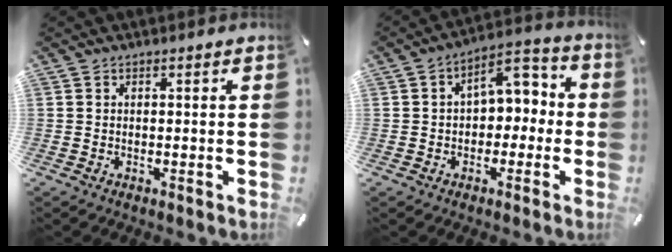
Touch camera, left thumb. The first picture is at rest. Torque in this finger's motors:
{"motor_torque": [0.23, 0.23, 0.04, -0.03, 0.16]}